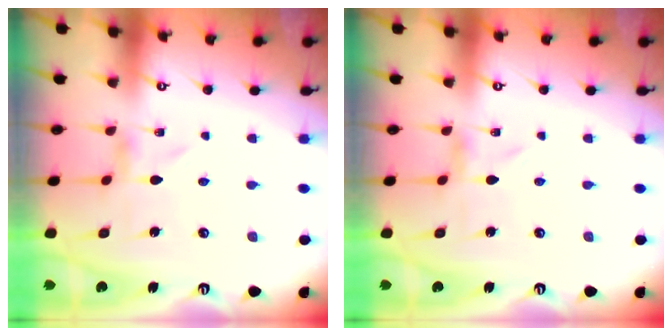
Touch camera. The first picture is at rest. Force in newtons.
{"total": 0.0}